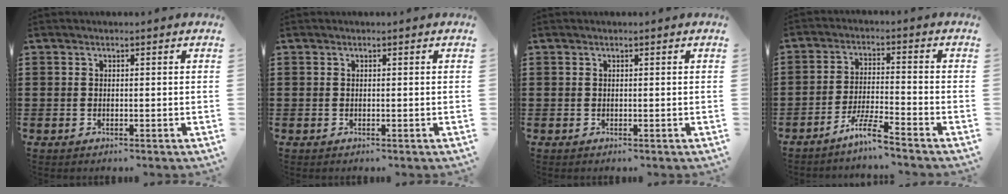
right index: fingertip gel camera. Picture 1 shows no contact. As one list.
[{"total": 0.0}, {"total": 0.0}, {"total": 5.6, "force": [-4.8, -0.4, 2.9], "torque": [-0.070, -0.012, -0.093]}]